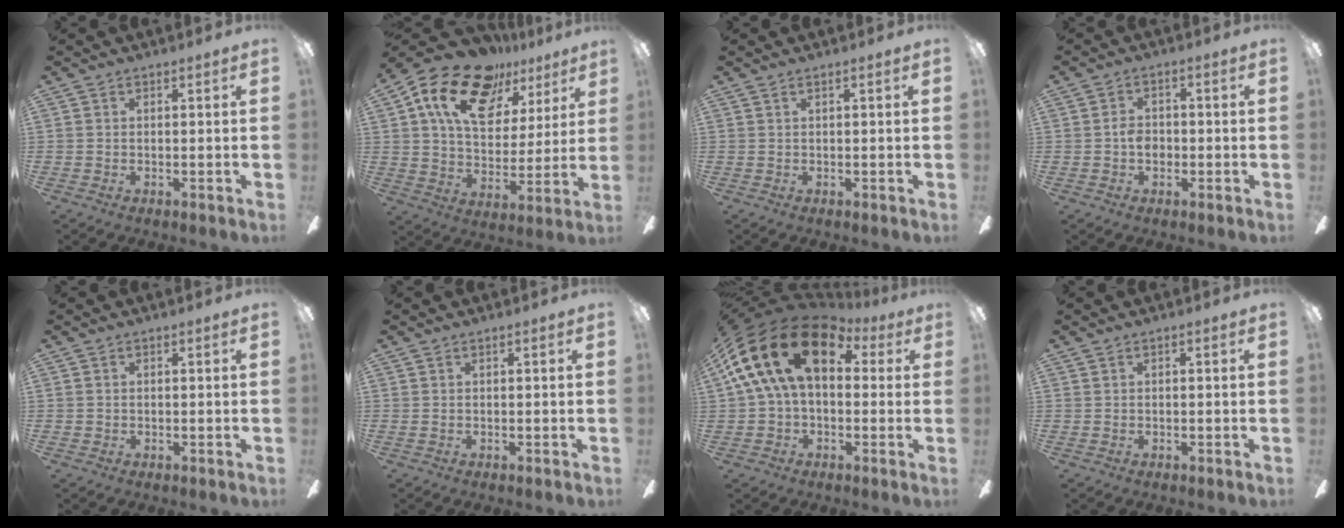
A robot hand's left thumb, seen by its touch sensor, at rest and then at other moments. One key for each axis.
{"total": 20.2, "fx": 12.3, "fy": 11.5, "fz": 11.2, "tx": -0.204, "ty": -0.054, "tz": 0.220}
{"total": 0.8, "fx": 0.0, "fy": 0.1, "fz": 0.8, "tx": -0.014, "ty": 0.000, "tz": 0.001}
{"total": 3.2, "fx": -0.7, "fy": 2.4, "fz": 2.0, "tx": -0.035, "ty": 0.010, "tz": -0.014}
{"total": 0.7, "fx": -0.1, "fy": 0.6, "fz": -0.1, "tx": 0.003, "ty": 0.005, "tz": -0.005}
{"total": 0.6, "fx": -0.1, "fy": 0.1, "fz": 0.5, "tx": -0.010, "ty": 0.001, "tz": -0.002}
{"total": 19.2, "fx": 6.0, "fy": 11.7, "fz": 14.0, "tx": -0.270, "ty": -0.005, "tz": 0.102}
{"total": 0.0}